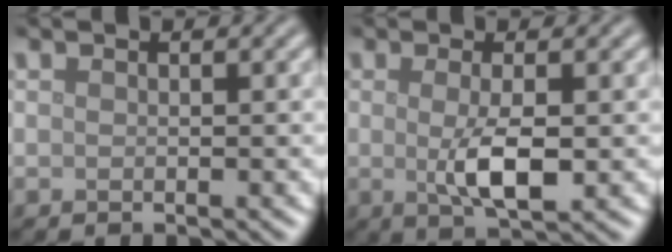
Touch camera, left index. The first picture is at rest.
{"total": 3.7, "force": [-0.1, 1.0, 3.6], "torque": [-0.070, -0.004, 0.000]}